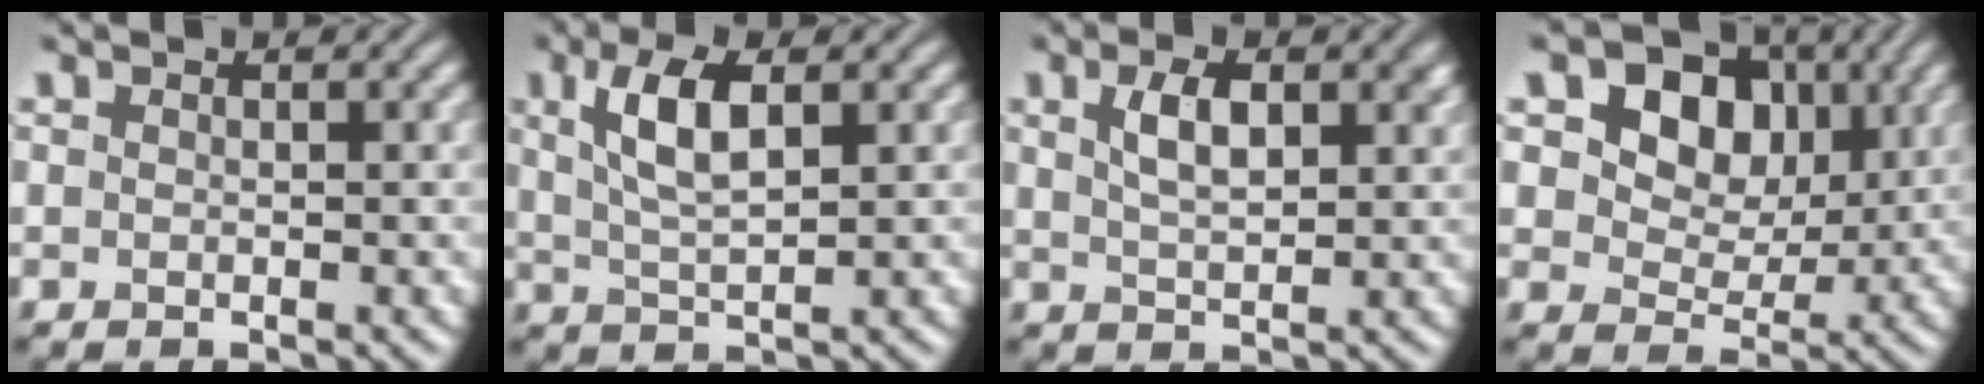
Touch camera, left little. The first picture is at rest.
{"total": 4.8, "force": [1.7, 1.8, 4.1], "torque": [-0.086, 0.004, 0.033]}
{"total": 4.0, "force": [1.4, 1.9, 3.2], "torque": [-0.064, 0.006, 0.028]}
{"total": 10.4, "force": [4.1, 7.6, 5.6], "torque": [-0.100, 0.013, 0.059]}